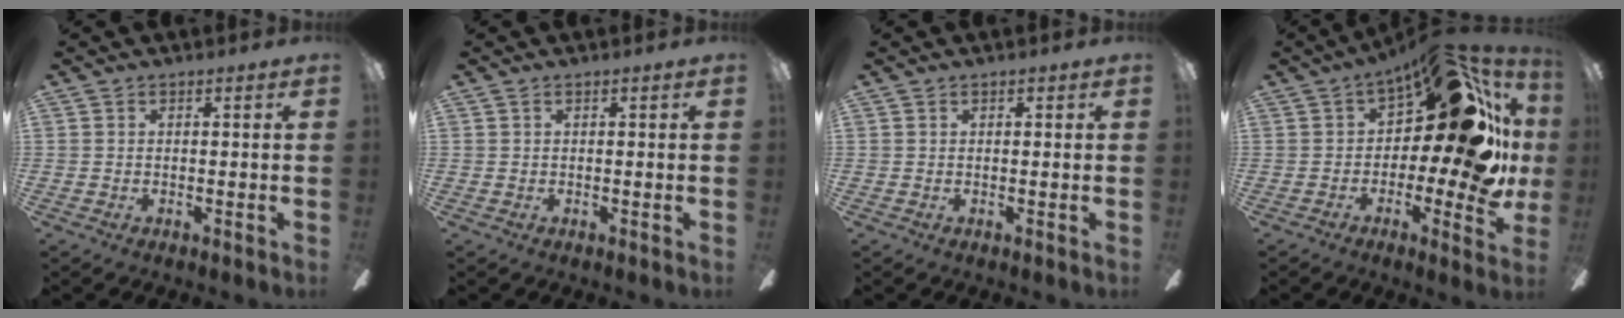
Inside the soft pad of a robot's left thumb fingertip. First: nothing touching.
{"total": 0.0}
{"total": 0.0}
{"total": 21.0, "force": [4.7, 9.1, 18.3], "torque": [-0.246, -0.024, 0.075]}